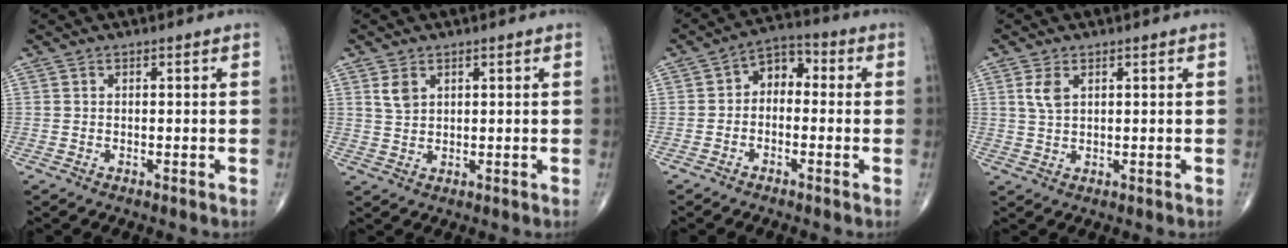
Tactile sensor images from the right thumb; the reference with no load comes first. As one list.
[{"total": 2.9, "force": [1.5, 1.9, 1.7], "torque": [-0.028, -0.006, 0.034]}, {"total": 5.9, "force": [-0.4, 4.2, 4.1], "torque": [-0.038, 0.031, -0.024]}, {"total": 3.2, "force": [1.3, 1.7, 2.4], "torque": [-0.047, -0.001, 0.031]}]